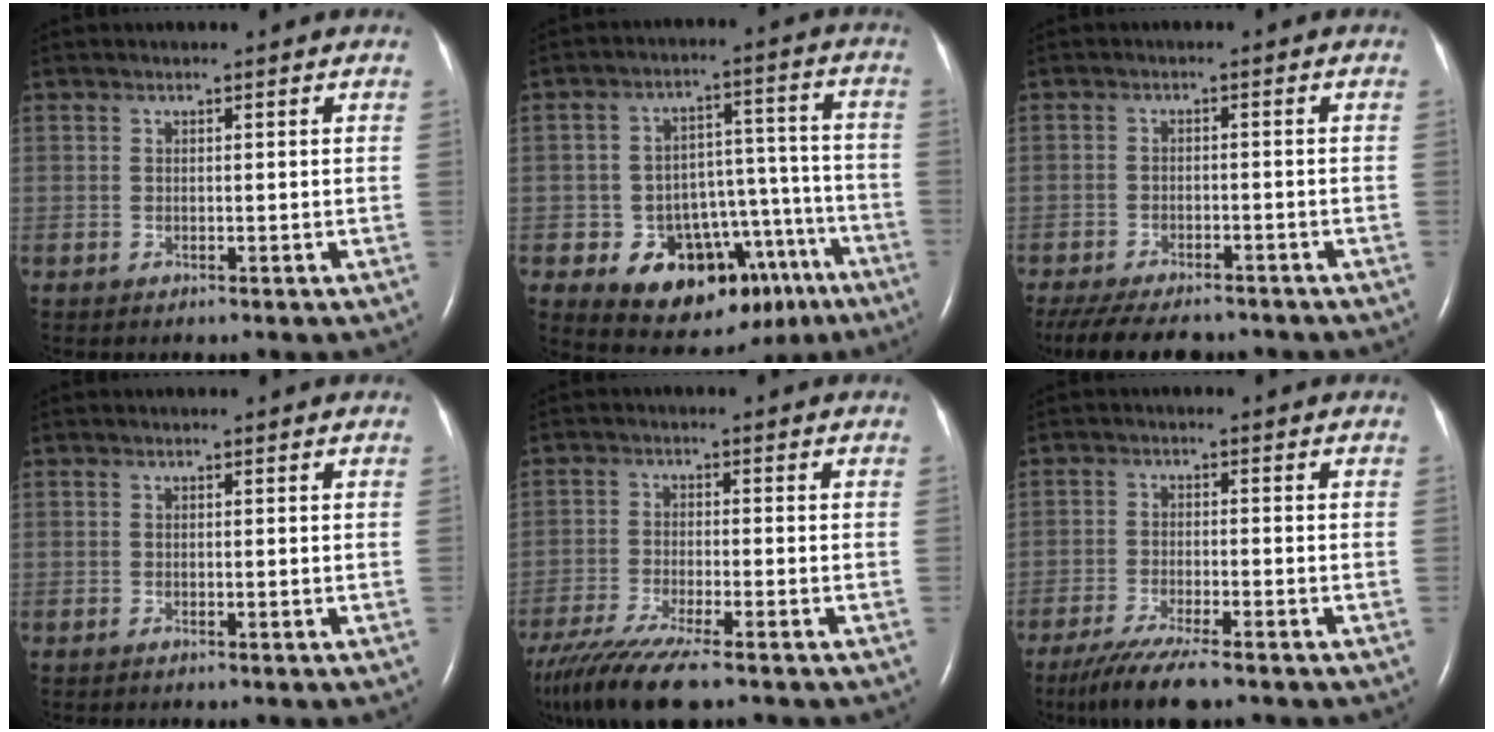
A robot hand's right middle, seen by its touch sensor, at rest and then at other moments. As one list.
[{"total": 15.2, "force": [-8.2, 9.5, 8.6], "torque": [-0.096, 0.050, -0.106]}, {"total": 13.1, "force": [-11.0, 4.1, 5.8], "torque": [-0.128, -0.016, -0.154]}, {"total": 0.0}, {"total": 12.1, "force": [-9.4, 1.3, 7.6], "torque": [-0.142, -0.030, -0.160]}, {"total": 8.2, "force": [-6.3, 0.8, 5.1], "torque": [-0.092, -0.022, -0.106]}]